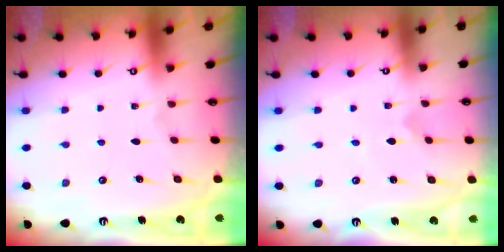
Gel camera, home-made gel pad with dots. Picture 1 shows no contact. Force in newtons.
{"total": 0.0}